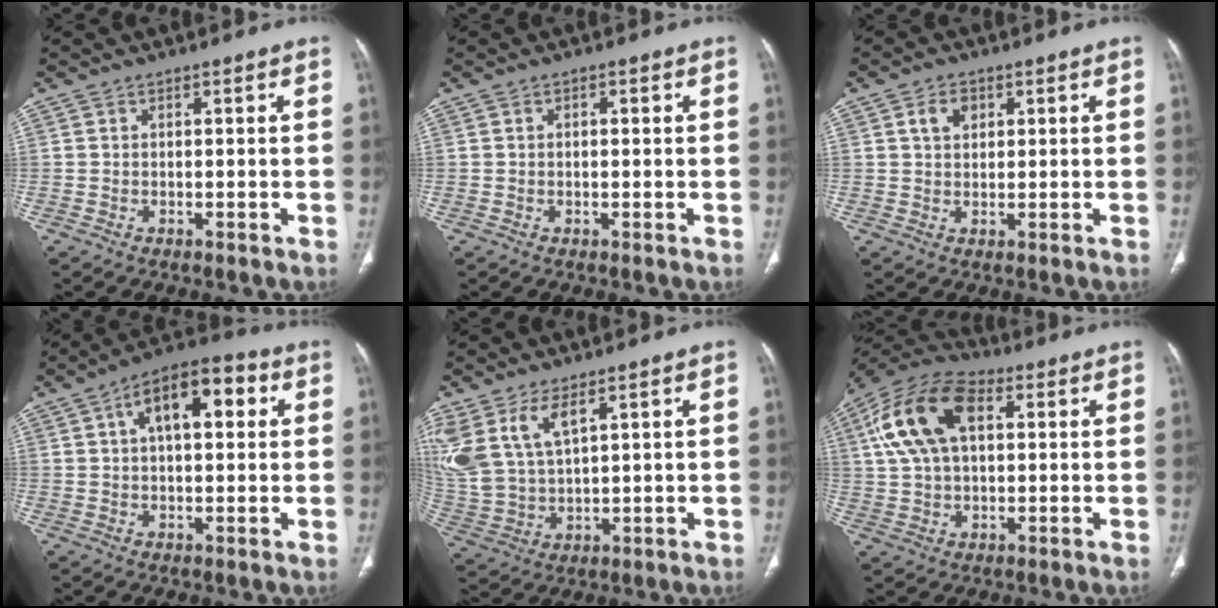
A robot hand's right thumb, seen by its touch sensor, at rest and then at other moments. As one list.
[{"total": 1.0, "force": [0.1, 0.5, 0.8], "torque": [-0.019, 0.004, 0.003]}, {"total": 3.8, "force": [1.5, 2.7, 2.2], "torque": [-0.028, -0.002, 0.027]}, {"total": 12.5, "force": [3.7, 6.1, 10.3], "torque": [-0.145, 0.026, 0.051]}, {"total": 12.5, "force": [6.3, 6.1, 8.9], "torque": [-0.203, -0.018, 0.142]}, {"total": 15.9, "force": [4.5, 9.1, 12.3], "torque": [-0.238, 0.022, 0.076]}]